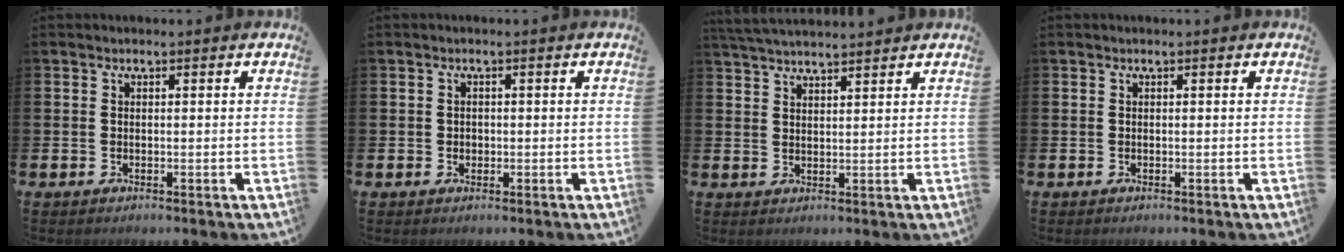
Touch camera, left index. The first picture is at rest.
{"total": 0.8, "force": [0.1, 0.8, 0.2], "torque": [0.006, 0.004, -0.003]}
{"total": 3.3, "force": [3.3, 0.1, 0.6], "torque": [-0.013, -0.013, 0.060]}
{"total": 0.0}